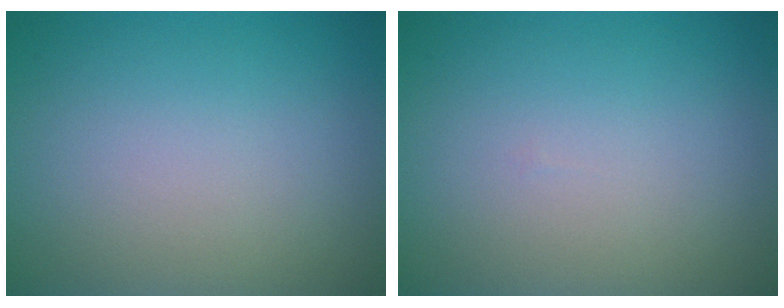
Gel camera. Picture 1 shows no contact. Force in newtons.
{"total": 0.0}